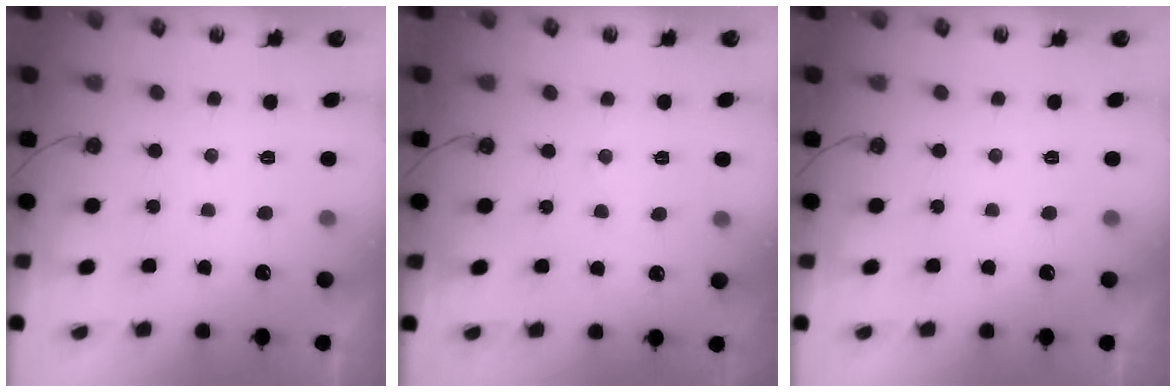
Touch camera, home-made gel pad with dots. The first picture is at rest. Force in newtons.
{"total": 4.9, "press": 4.9, "slide": 0.5}
{"total": 0.0}